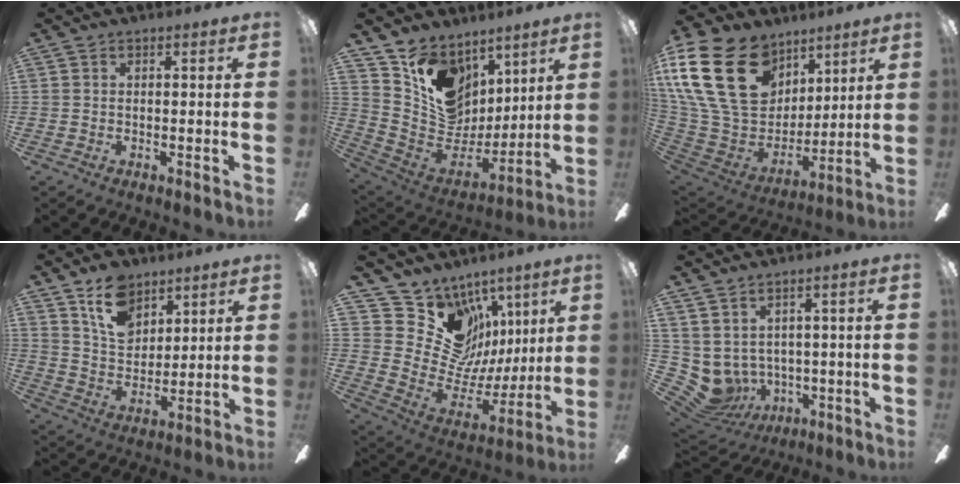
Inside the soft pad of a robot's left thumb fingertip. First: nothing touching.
{"total": 15.8, "force": [7.5, 12.3, 6.6], "torque": [-0.116, -0.038, 0.154]}
{"total": 28.9, "force": [11.7, 20.2, 17.0], "torque": [-0.369, -0.041, 0.238]}
{"total": 12.7, "force": [8.0, 8.2, 5.4], "torque": [-0.085, -0.033, 0.151]}
{"total": 16.8, "force": [9.0, 13.0, 5.7], "torque": [-0.097, -0.079, 0.186]}
{"total": 6.3, "force": [1.0, 5.6, 2.7], "torque": [-0.105, -0.027, 0.025]}